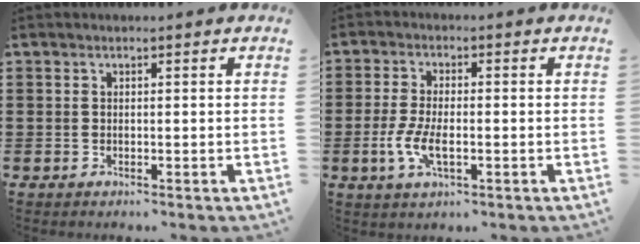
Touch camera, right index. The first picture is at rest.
{"total": 5.1, "force": [-1.6, 1.9, 4.4], "torque": [-0.103, -0.008, -0.036]}